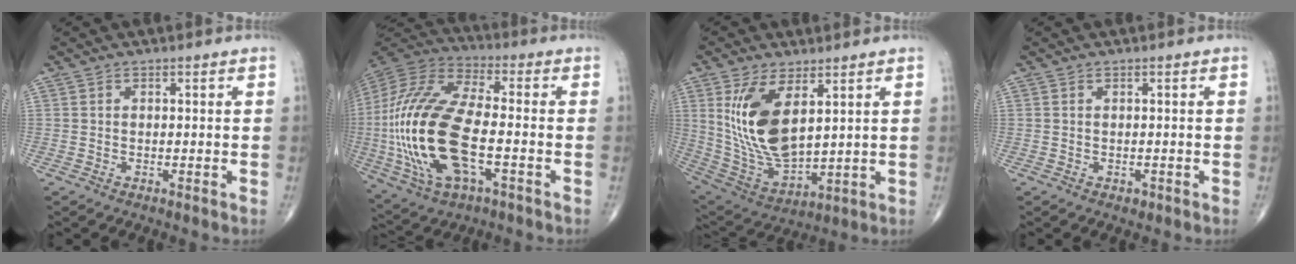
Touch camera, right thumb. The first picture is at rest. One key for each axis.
{"total": 26.0, "fx": -4.4, "fy": 11.4, "fz": 22.9, "tx": -0.526, "ty": 0.007, "tz": -0.074}
{"total": 15.4, "fx": 4.8, "fy": 7.3, "fz": 12.7, "tx": -0.241, "ty": -0.026, "tz": 0.115}
{"total": 0.6, "fx": -0.2, "fy": 0.4, "fz": 0.4, "tx": -0.006, "ty": -0.001, "tz": 0.000}